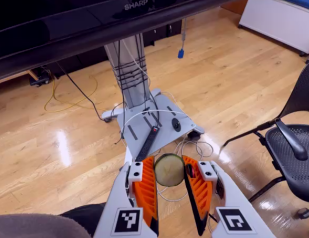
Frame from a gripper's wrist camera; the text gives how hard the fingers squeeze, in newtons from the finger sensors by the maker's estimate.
{"total": 9.9, "left": 10.2, "right": 9.7}